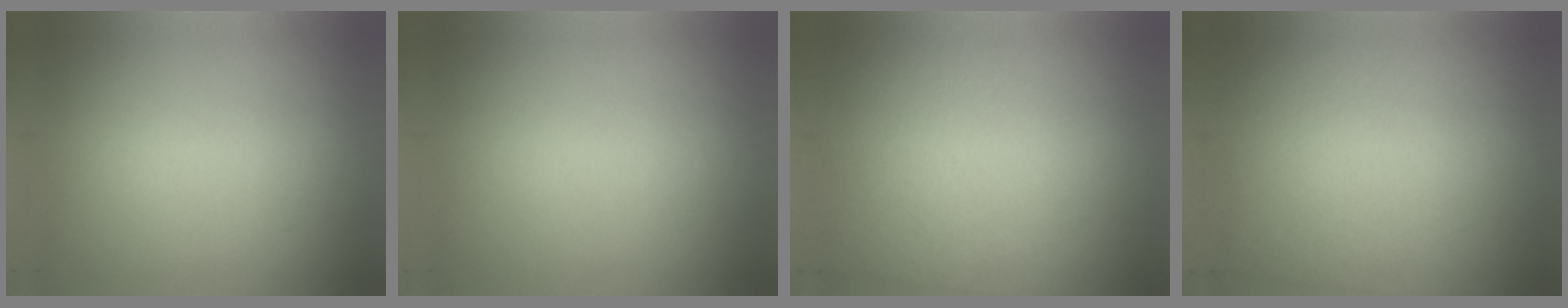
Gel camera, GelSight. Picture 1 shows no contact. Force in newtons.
{"total": 0.0}
{"total": 3.1}
{"total": 2.8}